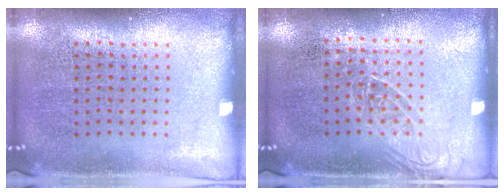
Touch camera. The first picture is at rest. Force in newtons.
{"total": 1.2, "press": 1.1, "slide": 0.7}